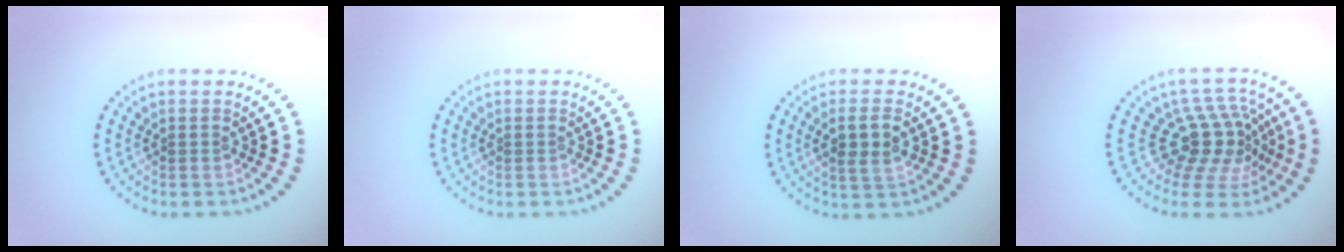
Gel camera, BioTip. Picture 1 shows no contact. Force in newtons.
{"total": 0.0}
{"total": 2.7, "press": 2.6, "slide": 0.7}
{"total": 4.7, "press": 3.4, "slide": 3.2}